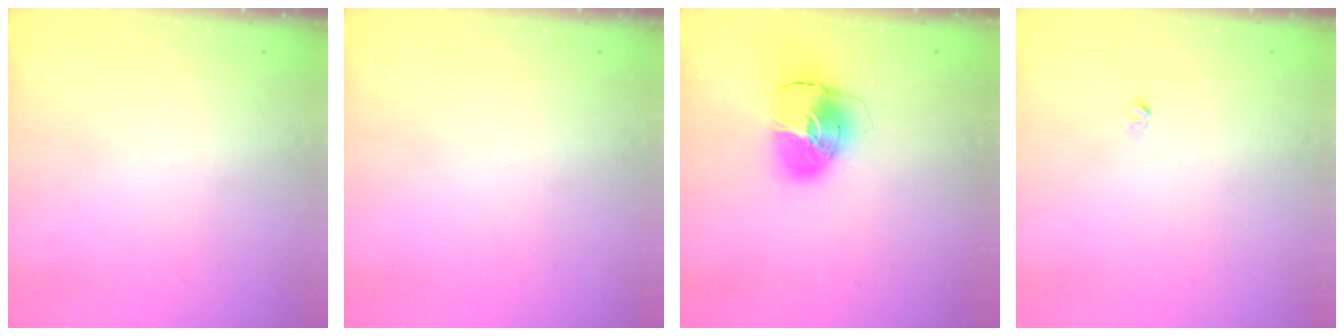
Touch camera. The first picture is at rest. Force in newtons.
{"total": 0.0}
{"total": 11.2, "press": 11.0, "slide": 1.7}
{"total": 3.1, "press": 3.1, "slide": 0.3}